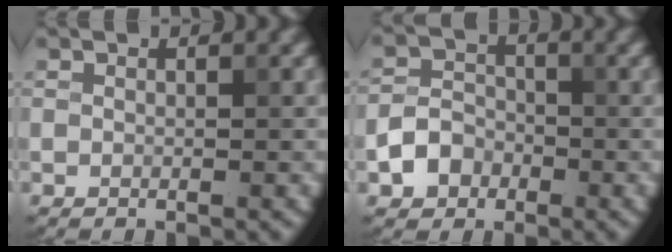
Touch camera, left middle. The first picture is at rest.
{"total": 3.1, "force": [-1.4, 2.4, 1.3], "torque": [-0.021, 0.006, -0.029]}